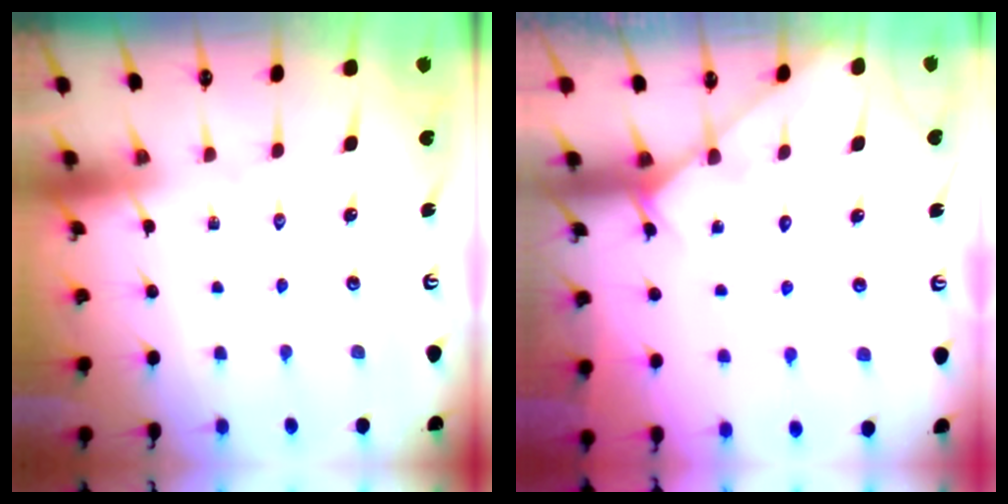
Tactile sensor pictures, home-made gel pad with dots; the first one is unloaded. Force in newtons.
{"total": 2.8, "press": 2.7, "slide": 0.4}